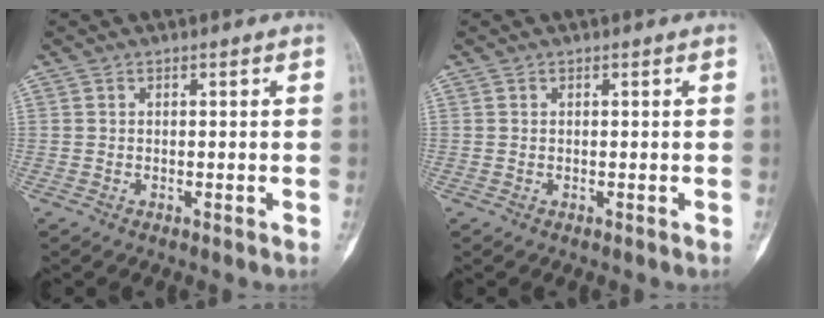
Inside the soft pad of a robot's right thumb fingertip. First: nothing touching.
{"total": 0.0}